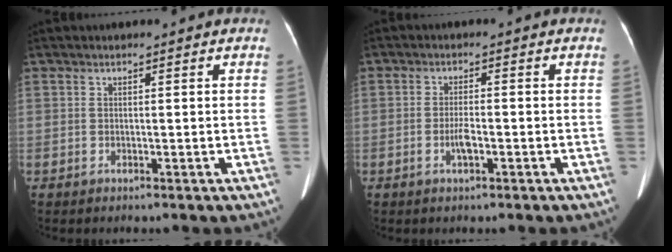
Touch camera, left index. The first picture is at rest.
{"total": 2.4, "force": [-1.0, 0.5, 2.1], "torque": [-0.043, 0.000, -0.018]}